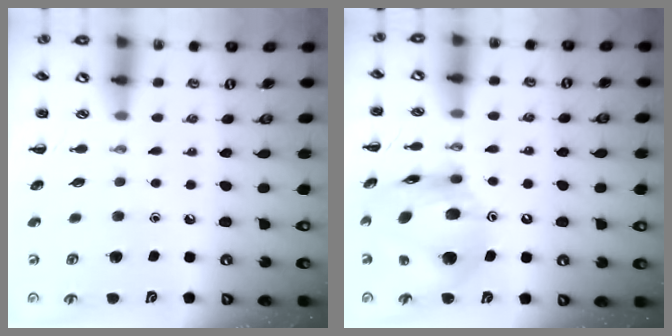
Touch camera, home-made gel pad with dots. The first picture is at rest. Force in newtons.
{"total": 15.4, "press": 14.7, "slide": 4.6}